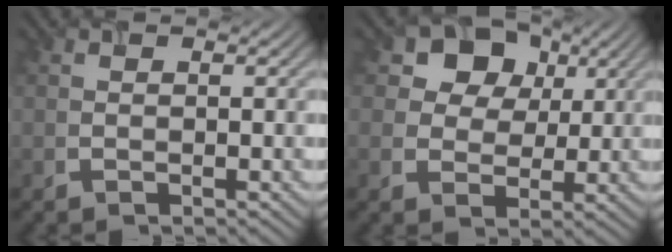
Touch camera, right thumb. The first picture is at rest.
{"total": 10.0, "force": [4.5, 7.9, 4.2], "torque": [-0.102, 0.006, 0.078]}